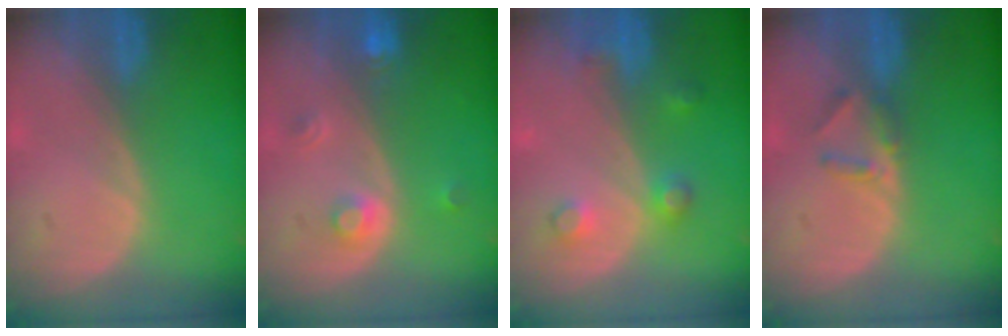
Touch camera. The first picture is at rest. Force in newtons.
{"total": 3.0, "press": 2.8, "slide": 1.2}
{"total": 3.6, "press": 3.6, "slide": 0.2}
{"total": 2.5, "press": 2.3, "slide": 1.0}